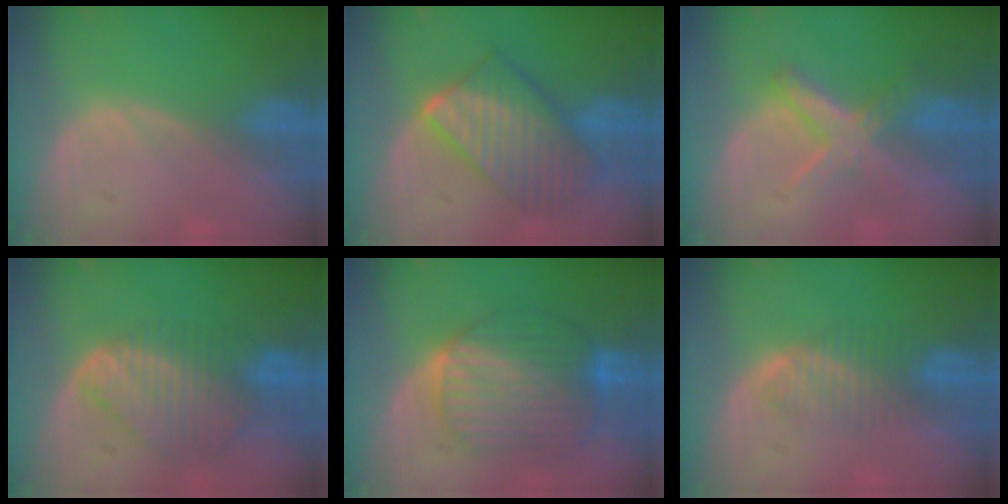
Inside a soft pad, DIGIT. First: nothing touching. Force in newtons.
{"total": 10.0, "press": 9.9, "slide": 0.8}
{"total": 6.4, "press": 5.7, "slide": 3.0}
{"total": 8.3, "press": 7.5, "slide": 3.7}
{"total": 10.3, "press": 10.2, "slide": 0.8}
{"total": 3.9, "press": 3.9, "slide": 0.8}